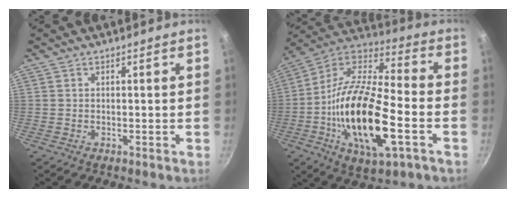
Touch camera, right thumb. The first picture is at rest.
{"total": 24.1, "force": [-6.1, 9.3, 21.4], "torque": [-0.397, 0.022, -0.127]}